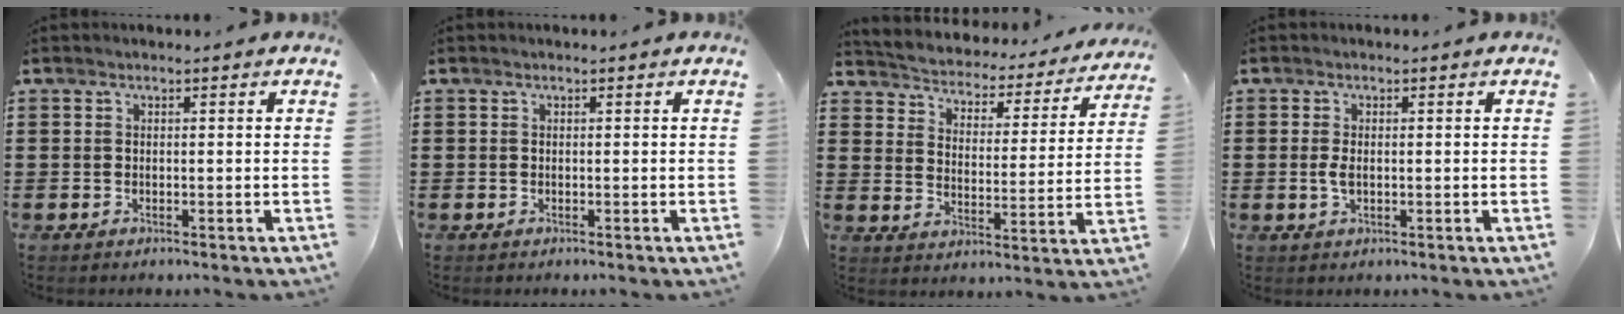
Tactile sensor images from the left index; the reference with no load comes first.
{"total": 0.0}
{"total": 2.5, "force": [2.5, 0.3, -0.1], "torque": [-0.019, -0.030, 0.030]}
{"total": 2.0, "force": [0.0, 1.0, 1.8], "torque": [-0.051, -0.005, -0.005]}